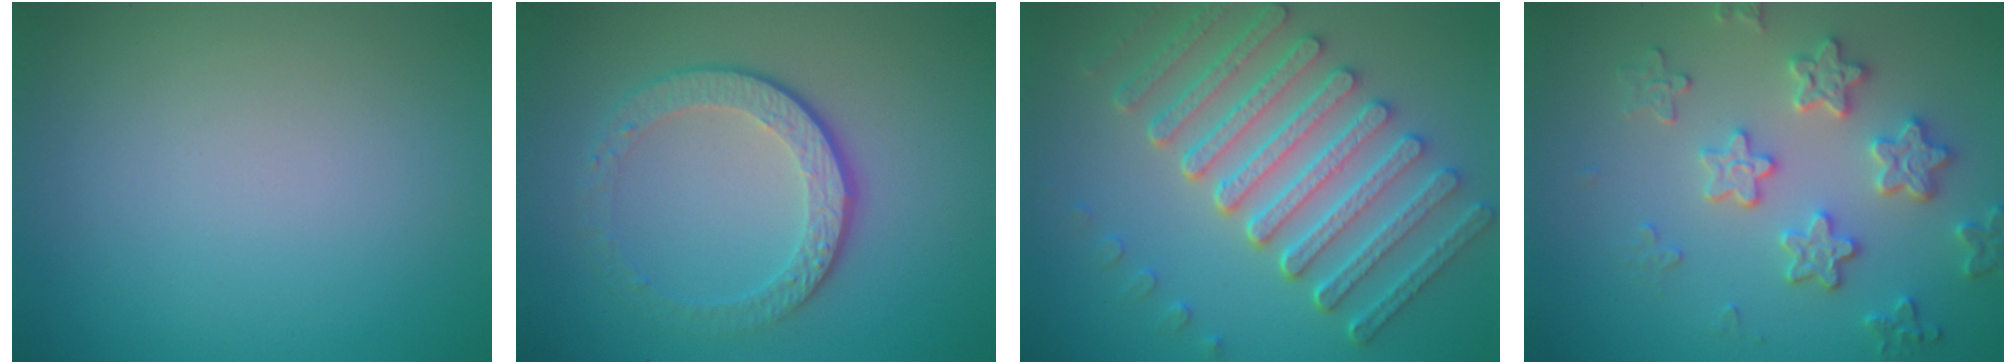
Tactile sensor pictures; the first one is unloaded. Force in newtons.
{"total": 4.3, "press": 3.0, "slide": 3.1}
{"total": 7.7, "press": 6.1, "slide": 4.8}
{"total": 3.8, "press": 3.8, "slide": 0.7}